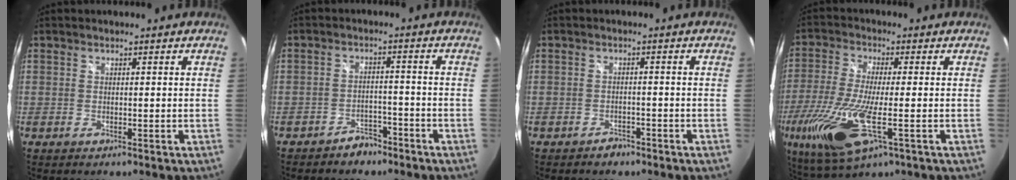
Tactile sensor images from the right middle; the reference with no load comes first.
{"total": 4.2, "force": [-3.5, 2.2, 0.8], "torque": [-0.024, 0.011, -0.050]}
{"total": 2.2, "force": [-1.7, 1.3, 0.4], "torque": [-0.012, 0.000, -0.025]}
{"total": 16.1, "force": [-5.7, 4.9, 14.3], "torque": [-0.310, -0.043, -0.104]}